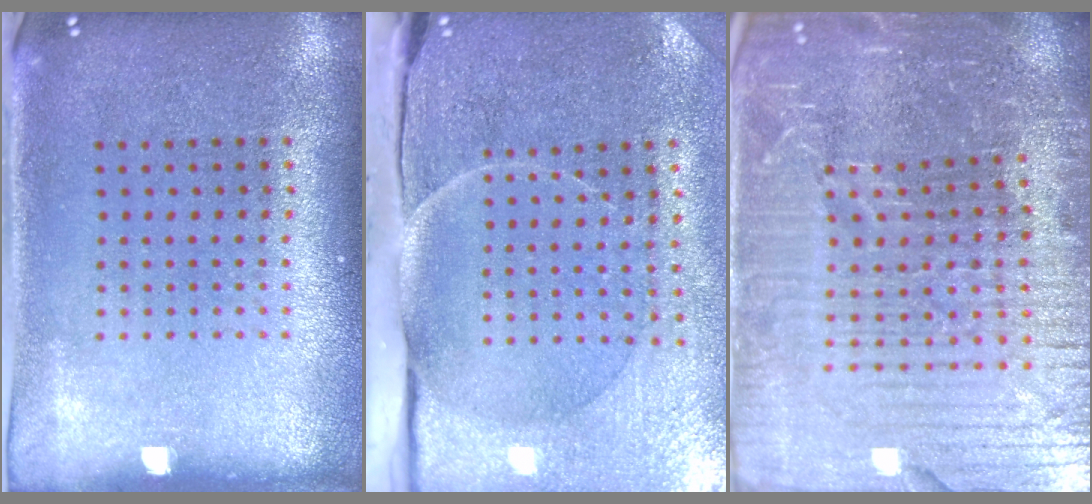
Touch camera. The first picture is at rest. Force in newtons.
{"total": 4.5, "press": 3.8, "slide": 2.3}
{"total": 6.7, "press": 5.8, "slide": 3.3}